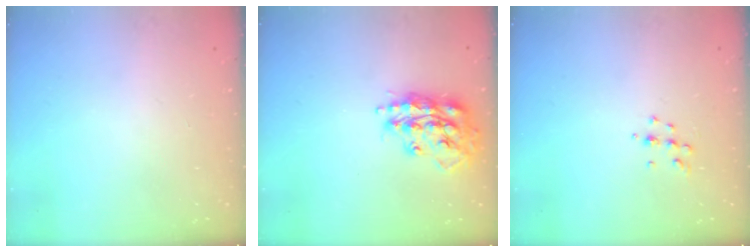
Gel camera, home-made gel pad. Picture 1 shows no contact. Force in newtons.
{"total": 17.0, "press": 16.9, "slide": 1.4}
{"total": 4.7, "press": 4.6, "slide": 0.8}